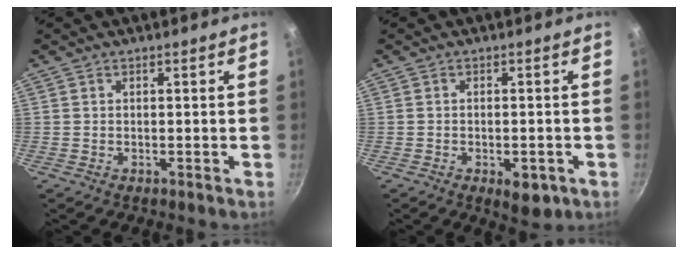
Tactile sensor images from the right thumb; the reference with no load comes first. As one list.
[{"total": 5.2, "force": [-2.1, 2.6, 4.0], "torque": [-0.040, 0.008, -0.022]}]